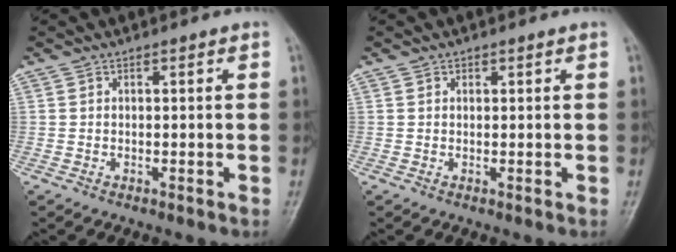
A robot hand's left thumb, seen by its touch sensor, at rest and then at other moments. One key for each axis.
{"total": 0.6, "fx": 0.4, "fy": 0.4, "fz": 0.2, "tx": 0.001, "ty": -0.002, "tz": 0.005}